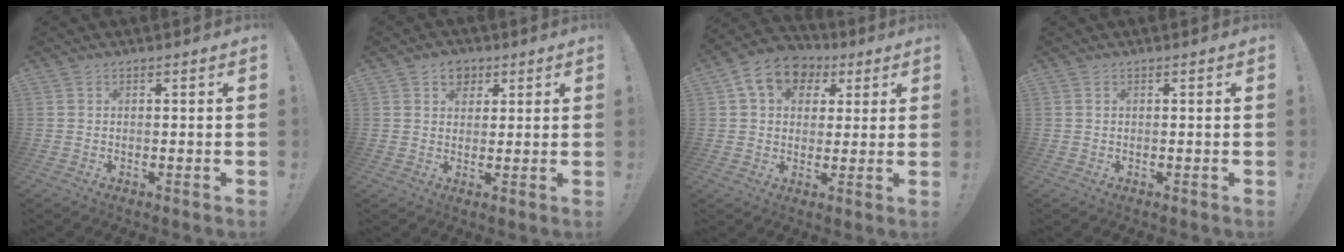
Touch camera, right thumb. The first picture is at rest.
{"total": 5.2, "force": [2.5, 4.3, 1.4], "torque": [-0.013, -0.009, 0.046]}
{"total": 11.9, "force": [4.7, 9.2, 5.9], "torque": [-0.086, -0.010, 0.092]}
{"total": 0.0}